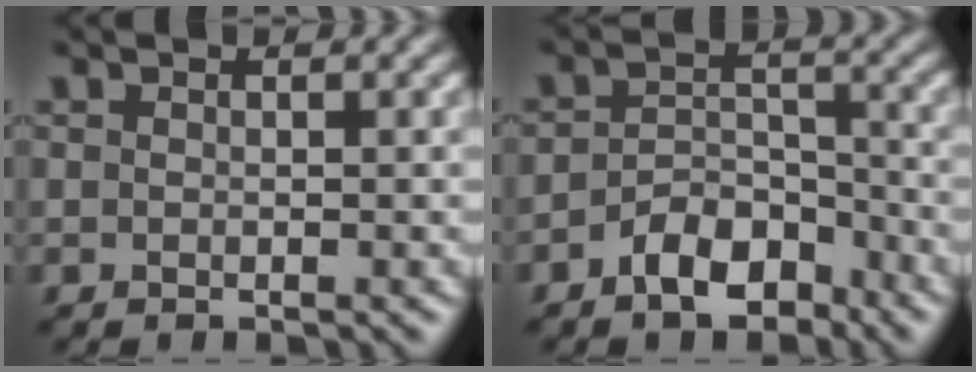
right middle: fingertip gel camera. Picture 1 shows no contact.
{"total": 4.5, "force": [-2.9, 2.4, 2.4], "torque": [-0.038, 0.007, -0.054]}